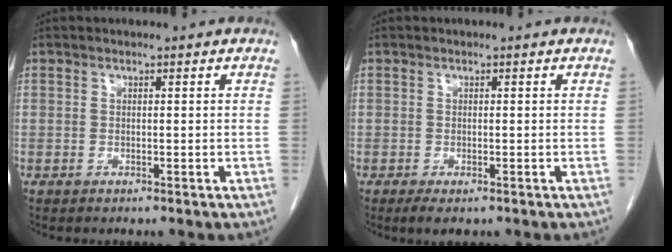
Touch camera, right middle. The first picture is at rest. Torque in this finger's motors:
{"motor_torque": [0.48, -0.18, 0.03, 0.00]}